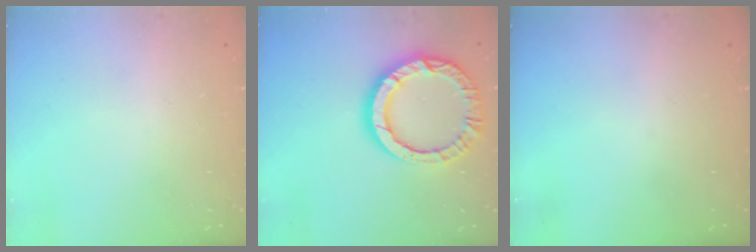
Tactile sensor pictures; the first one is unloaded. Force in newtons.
{"total": 12.7, "press": 12.6, "slide": 1.2}
{"total": 0.0}